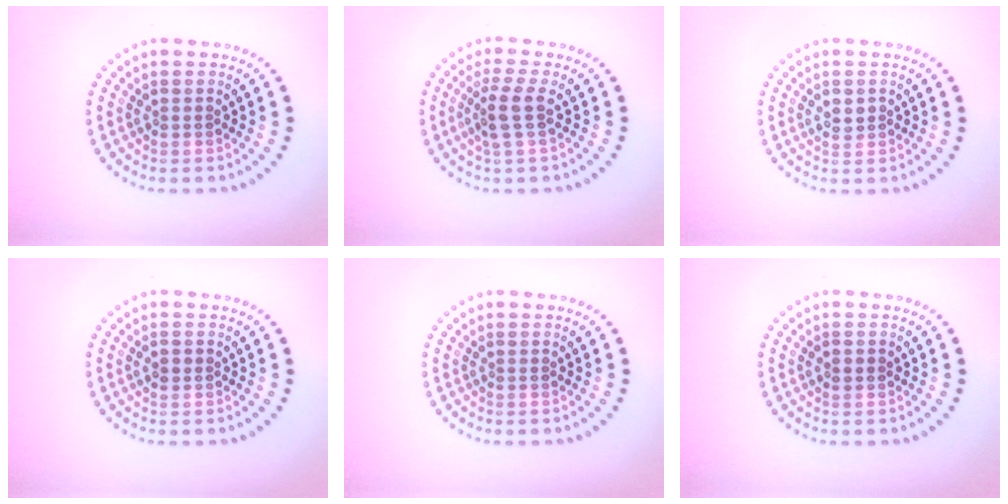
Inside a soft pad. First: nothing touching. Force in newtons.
{"total": 2.5, "press": 1.9, "slide": 1.6}
{"total": 1.3, "press": 1.3, "slide": 0.2}
{"total": 1.0, "press": 1.0, "slide": 0.0}
{"total": 0.0}
{"total": 1.1, "press": 1.1, "slide": 0.1}